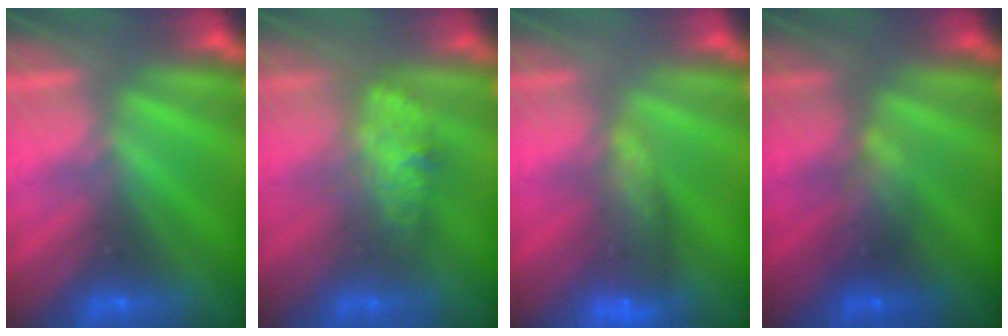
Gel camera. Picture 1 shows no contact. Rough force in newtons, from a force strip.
{"total": 2.6}
{"total": 8.3}
{"total": 2.3}